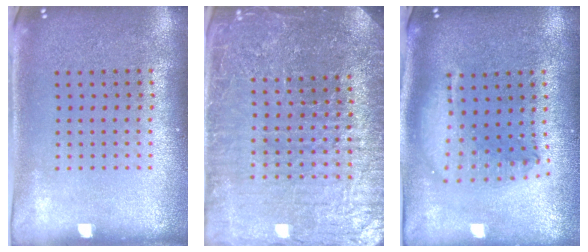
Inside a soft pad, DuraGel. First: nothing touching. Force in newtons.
{"total": 5.4, "press": 4.9, "slide": 2.3}
{"total": 1.9, "press": 1.6, "slide": 1.2}